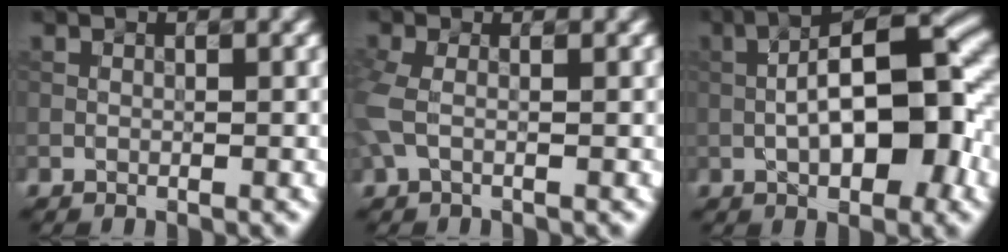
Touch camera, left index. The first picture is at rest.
{"total": 2.4, "force": [-0.1, 1.1, 2.1], "torque": [-0.064, -0.001, -0.009]}
{"total": 11.0, "force": [-0.7, 3.9, 10.3], "torque": [-0.153, 0.021, -0.018]}